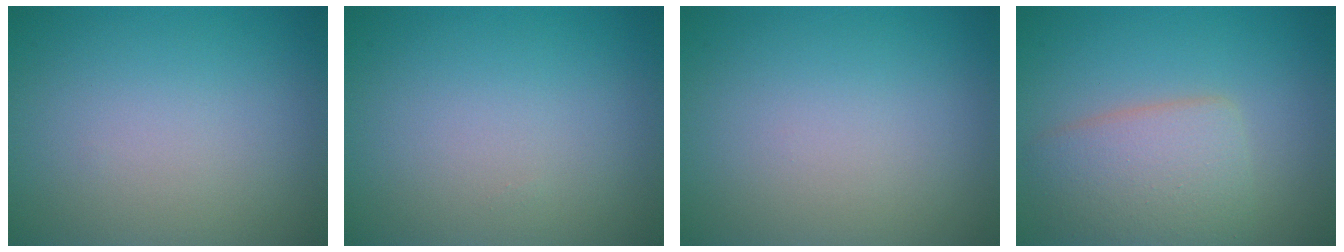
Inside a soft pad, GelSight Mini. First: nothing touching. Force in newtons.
{"total": 0.0}
{"total": 0.0}
{"total": 4.8, "press": 4.8, "slide": 0.2}